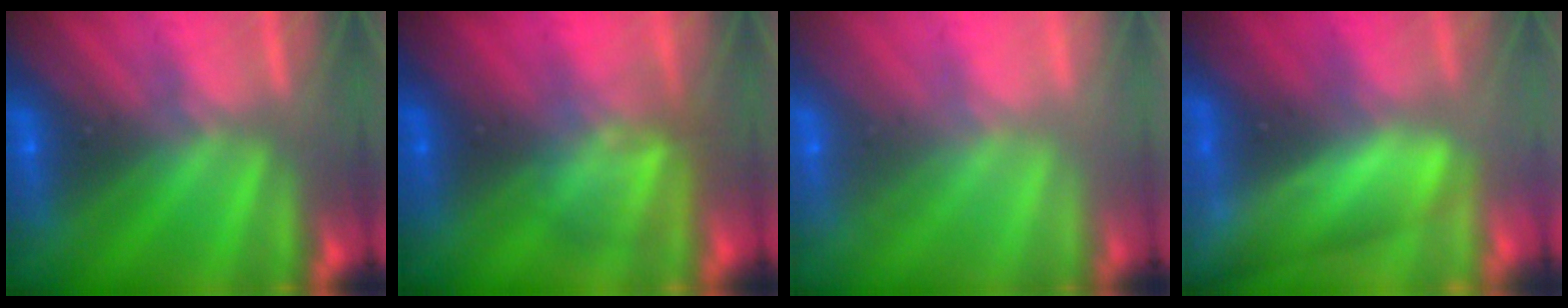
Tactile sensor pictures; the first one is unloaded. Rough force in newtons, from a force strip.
{"total": 2.9}
{"total": 2.7}
{"total": 3.9}